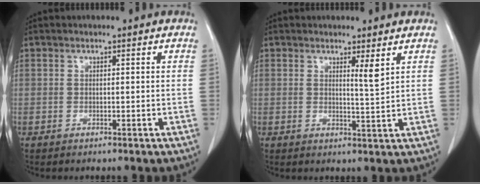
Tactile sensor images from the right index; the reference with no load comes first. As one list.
[{"total": 2.5, "force": [1.4, -0.3, 2.0], "torque": [-0.035, -0.012, 0.024]}]